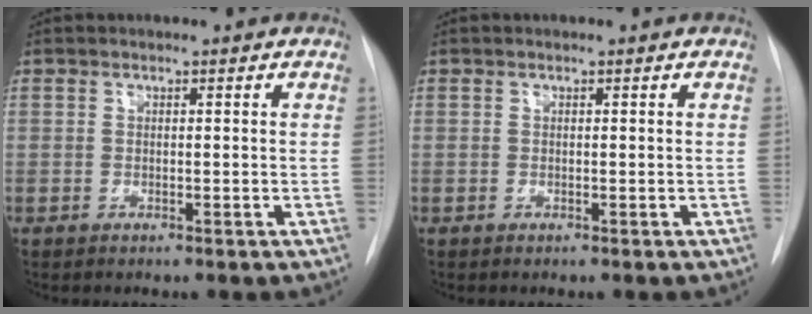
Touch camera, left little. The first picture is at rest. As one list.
[{"total": 0.0}]